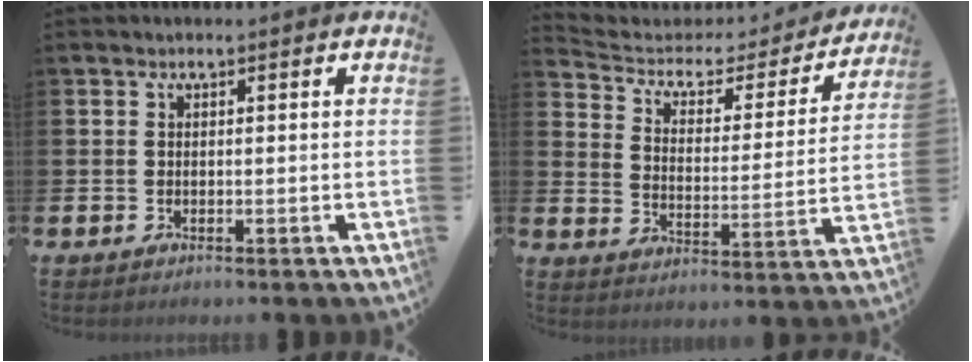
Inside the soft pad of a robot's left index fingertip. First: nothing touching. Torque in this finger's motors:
{"motor_torque": [-0.78, -1.18, -0.07, -0.02]}